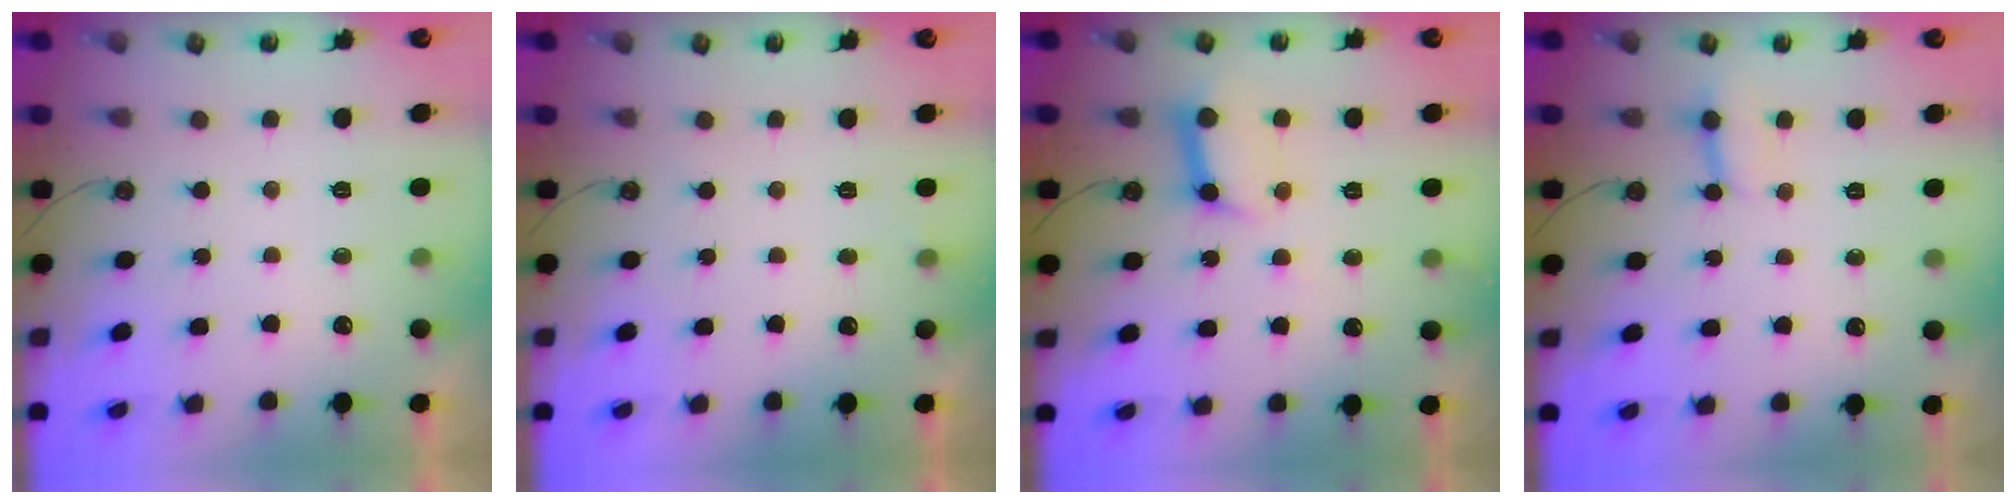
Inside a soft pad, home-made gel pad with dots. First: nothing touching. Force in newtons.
{"total": 4.0, "press": 4.0, "slide": 0.4}
{"total": 10.8, "press": 10.8, "slide": 1.3}
{"total": 4.1, "press": 4.1, "slide": 0.7}